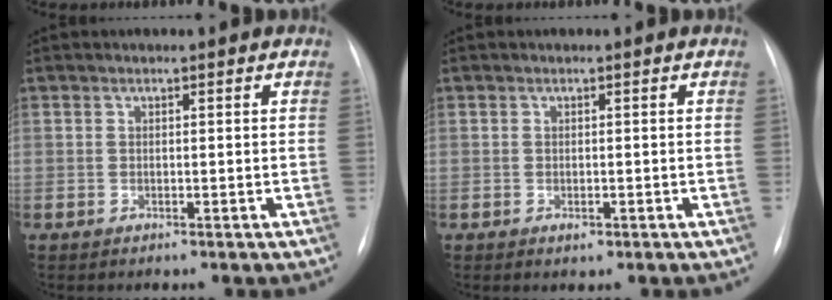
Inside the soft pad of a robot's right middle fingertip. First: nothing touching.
{"total": 1.0, "force": [-0.5, 0.5, 0.7], "torque": [-0.010, -0.002, -0.003]}